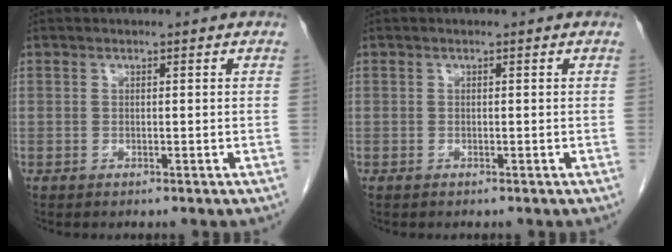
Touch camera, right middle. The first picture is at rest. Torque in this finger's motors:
{"motor_torque": [0.75, -0.58, 0.01, 0.01]}